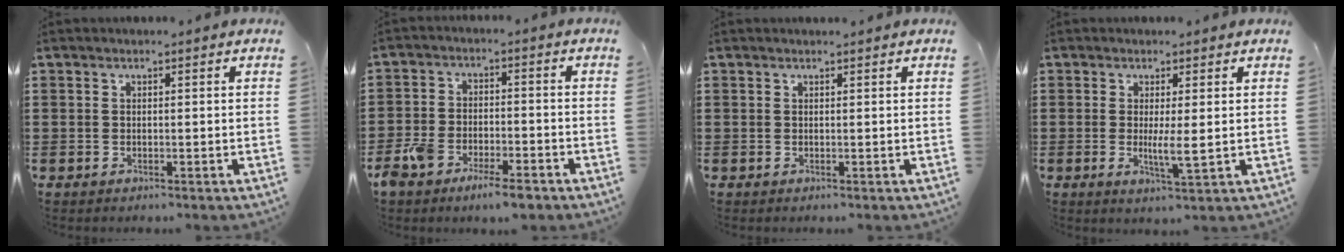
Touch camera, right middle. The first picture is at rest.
{"total": 6.3, "force": [-5.0, 1.9, 3.2], "torque": [-0.083, -0.002, -0.102]}
{"total": 0.0}
{"total": 3.4, "force": [0.2, 0.4, 3.3], "torque": [-0.047, -0.013, 0.002]}